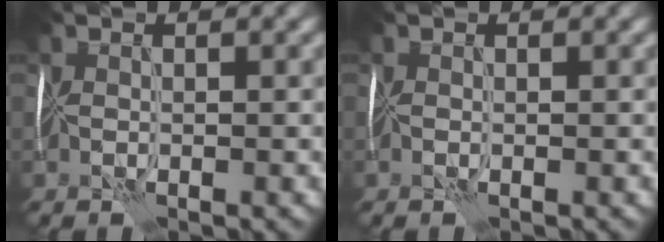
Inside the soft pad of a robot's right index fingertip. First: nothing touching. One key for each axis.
{"total": 0.0}